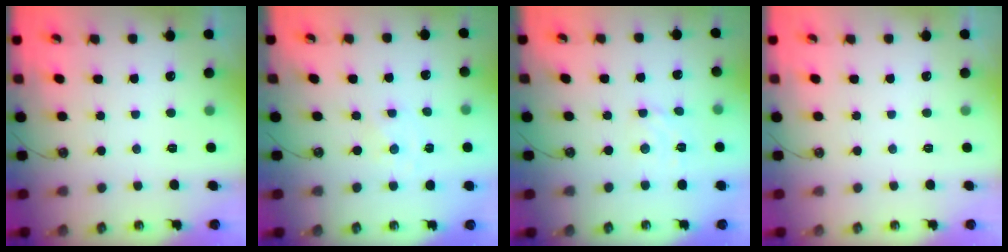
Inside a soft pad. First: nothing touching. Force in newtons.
{"total": 0.0}
{"total": 2.9, "press": 2.9, "slide": 0.3}
{"total": 0.0}